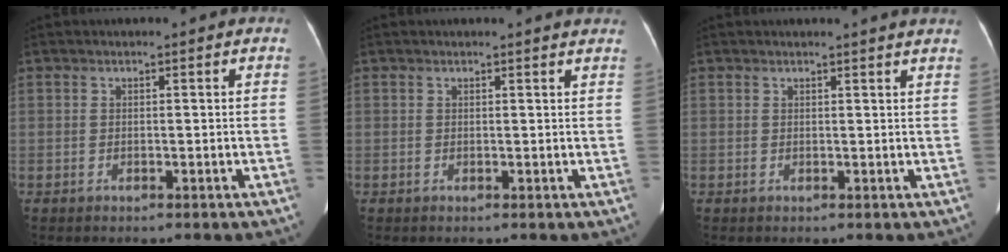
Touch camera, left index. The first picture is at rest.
{"total": 3.1, "force": [3.1, 0.0, 0.7], "torque": [-0.012, -0.002, 0.019]}
{"total": 4.3, "force": [4.0, -0.4, 1.4], "torque": [-0.019, 0.002, 0.031]}